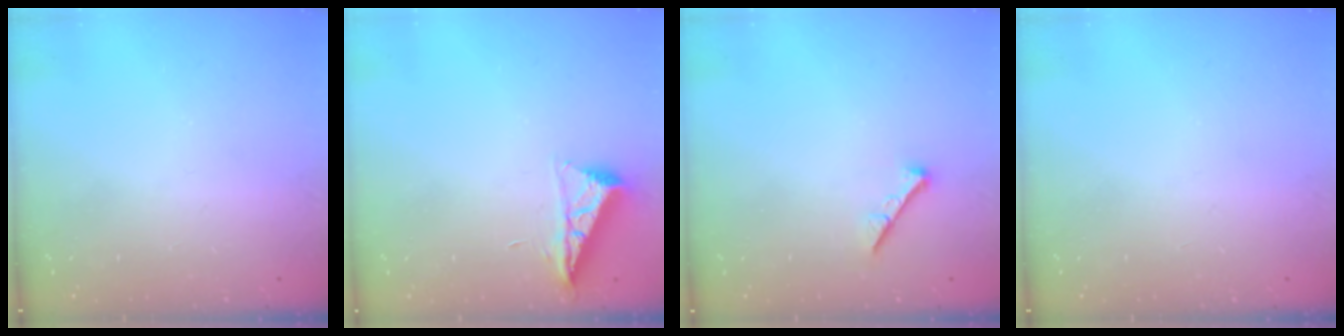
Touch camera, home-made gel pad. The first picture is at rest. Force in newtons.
{"total": 6.5, "press": 6.4, "slide": 0.9}
{"total": 0.0}
{"total": 0.0}